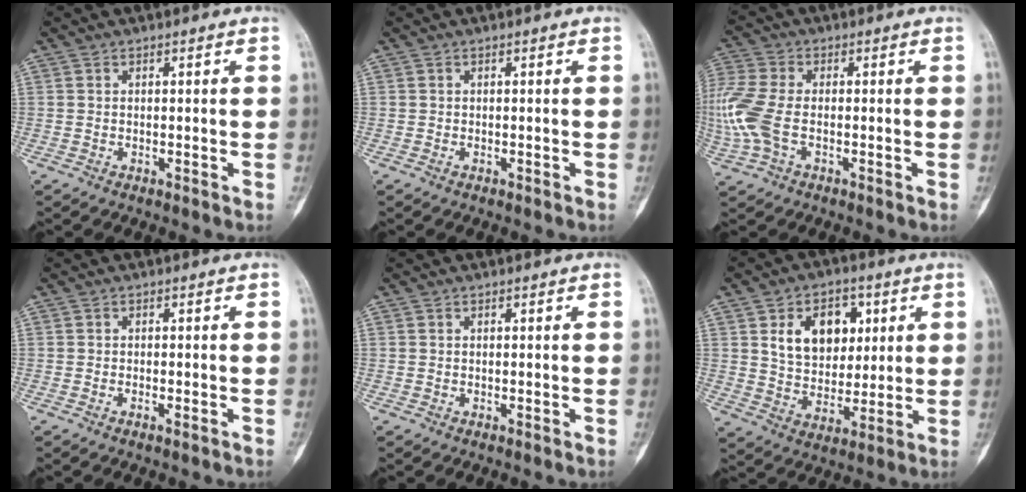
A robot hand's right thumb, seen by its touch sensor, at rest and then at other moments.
{"total": 0.0}
{"total": 11.8, "force": [-1.7, 7.0, 9.4], "torque": [-0.250, 0.012, -0.032]}
{"total": 0.9, "force": [-0.5, 0.2, 0.7], "torque": [-0.016, 0.003, -0.009]}
{"total": 0.0}
{"total": 12.8, "force": [4.1, 9.0, 8.0], "torque": [-0.081, -0.013, 0.074]}